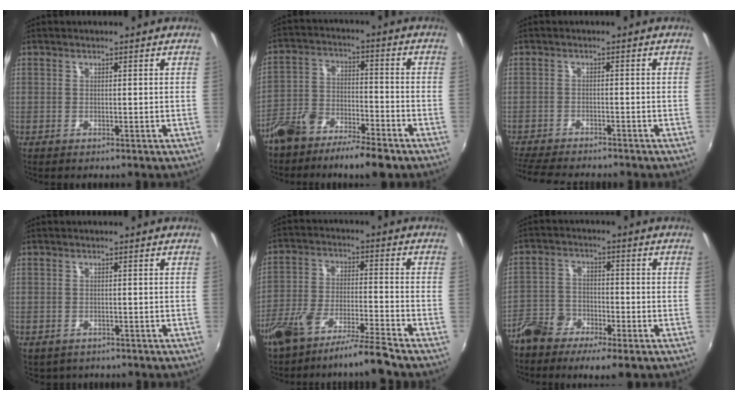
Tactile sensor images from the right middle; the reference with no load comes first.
{"total": 10.1, "force": [-7.1, 3.7, 6.1], "torque": [-0.132, 0.006, -0.131]}
{"total": 9.0, "force": [-8.3, 1.4, 3.3], "torque": [-0.091, -0.020, -0.139]}
{"total": 1.7, "force": [-0.9, 1.4, 0.4], "torque": [-0.013, -0.006, -0.010]}
{"total": 9.7, "force": [-8.1, -0.1, 5.4], "torque": [-0.118, -0.005, -0.146]}
{"total": 7.4, "force": [-5.5, 3.1, 3.8], "torque": [-0.092, -0.002, -0.110]}